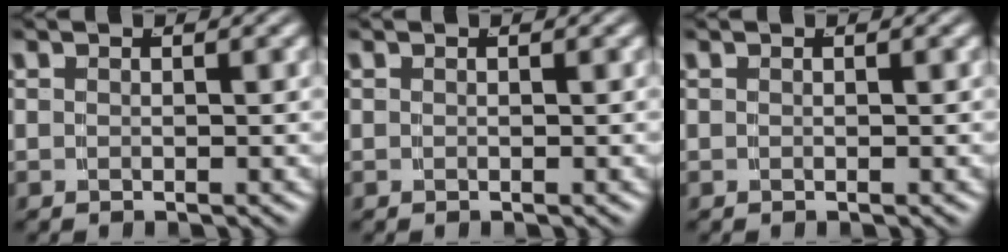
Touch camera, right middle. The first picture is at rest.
{"total": 0.0}
{"total": 0.0}